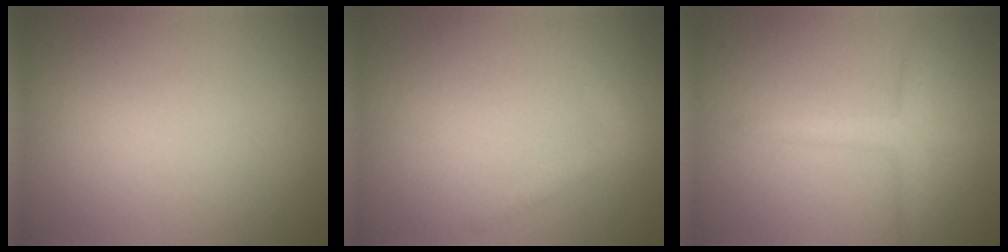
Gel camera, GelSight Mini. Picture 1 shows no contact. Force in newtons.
{"total": 1.5, "press": 1.5, "slide": 0.1}
{"total": 2.4, "press": 2.4, "slide": 0.1}